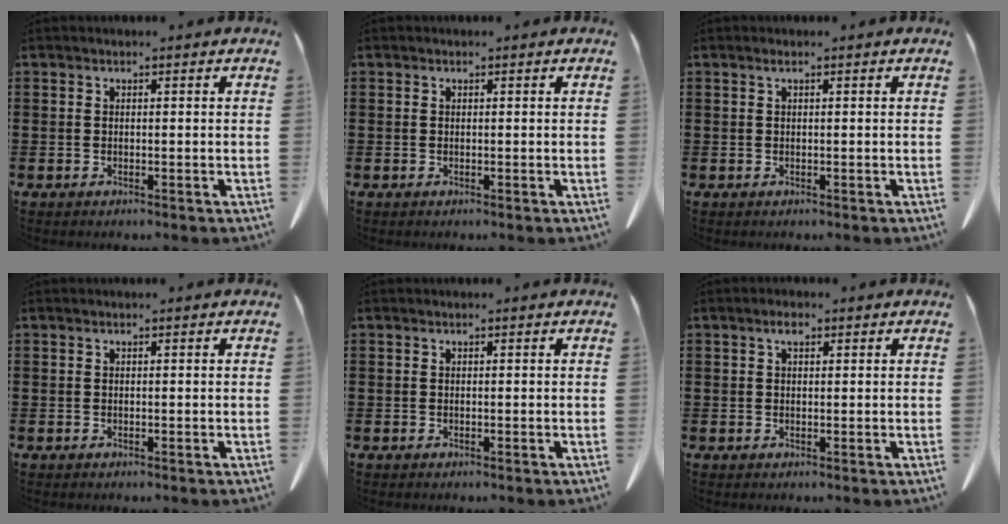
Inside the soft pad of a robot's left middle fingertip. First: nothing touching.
{"total": 0.0}
{"total": 0.6, "force": [0.2, 0.0, 0.5], "torque": [-0.010, 0.000, 0.004]}
{"total": 0.0}
{"total": 0.0}
{"total": 1.8, "force": [0.8, 0.9, 1.3], "torque": [-0.022, 0.002, 0.012]}